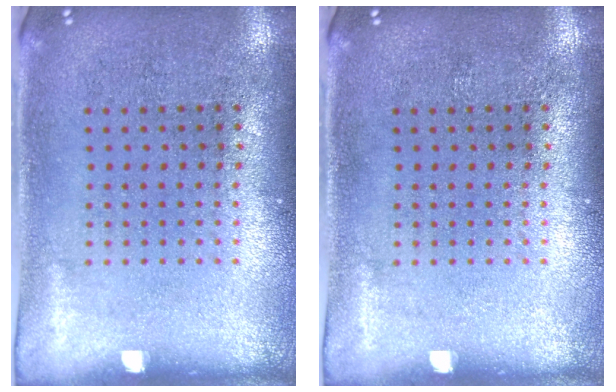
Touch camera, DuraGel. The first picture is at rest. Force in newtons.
{"total": 0.0}